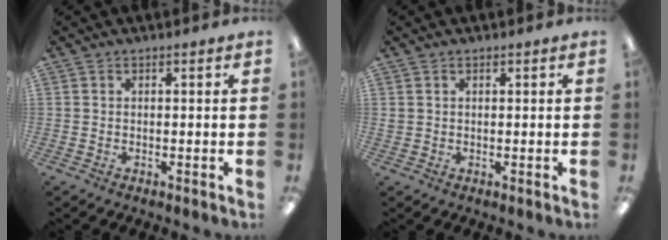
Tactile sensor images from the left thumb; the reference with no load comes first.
{"total": 0.9, "force": [0.4, 0.8, 0.2], "torque": [-0.005, 0.003, 0.008]}